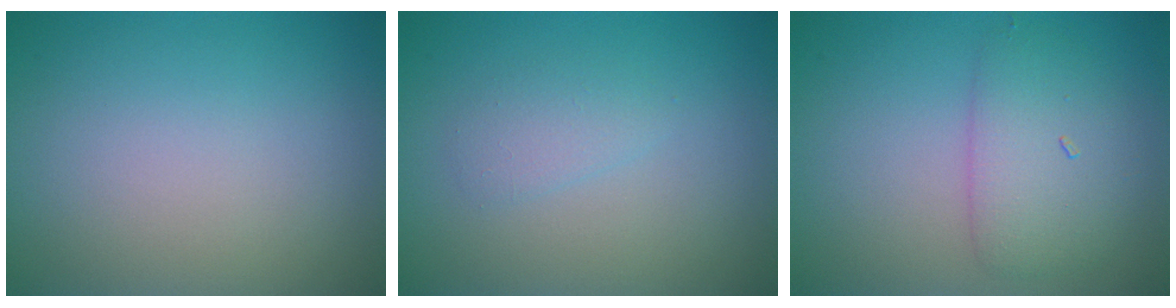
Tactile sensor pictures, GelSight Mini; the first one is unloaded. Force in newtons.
{"total": 1.4, "press": 1.4, "slide": 0.1}
{"total": 3.5, "press": 3.5, "slide": 0.1}